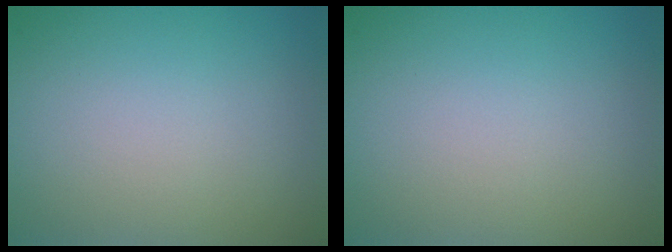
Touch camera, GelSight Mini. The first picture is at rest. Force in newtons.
{"total": 0.0}